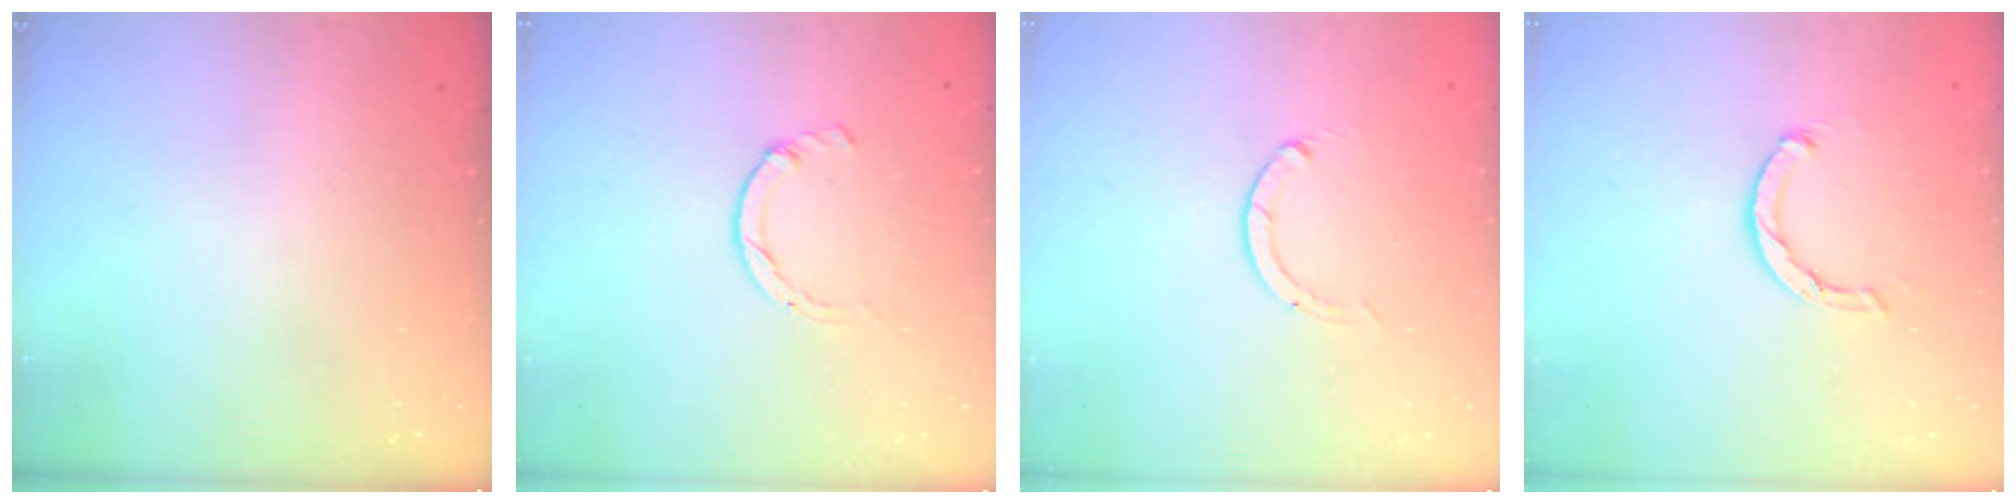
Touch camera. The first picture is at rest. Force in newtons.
{"total": 1.7, "press": 1.7, "slide": 0.3}
{"total": 0.0}
{"total": 3.7, "press": 3.6, "slide": 0.6}